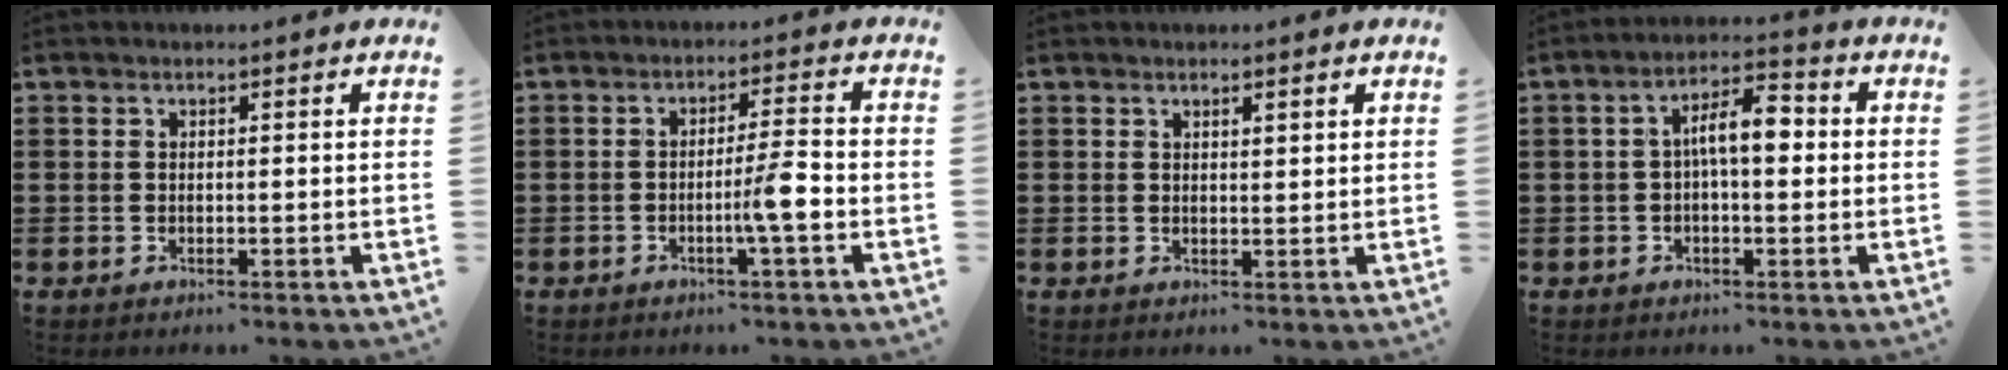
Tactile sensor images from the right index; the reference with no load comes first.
{"total": 5.5, "force": [-1.7, -0.1, 5.3], "torque": [-0.090, -0.007, -0.031]}
{"total": 1.0, "force": [0.8, 0.1, 0.6], "torque": [-0.013, 0.000, 0.015]}
{"total": 6.6, "force": [0.1, 2.3, 6.2], "torque": [-0.114, 0.015, -0.001]}